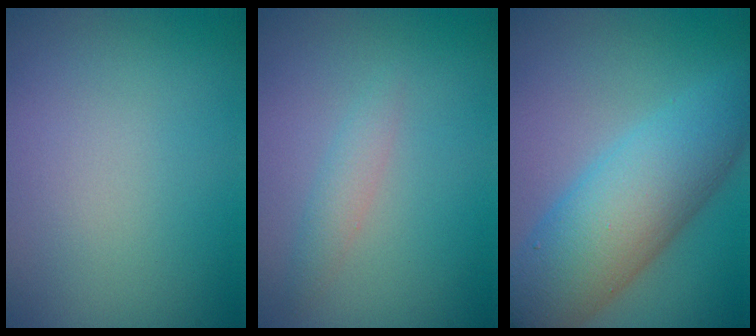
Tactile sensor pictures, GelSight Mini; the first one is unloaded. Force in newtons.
{"total": 1.3, "press": 1.3, "slide": 0.0}
{"total": 8.5, "press": 8.5, "slide": 0.1}